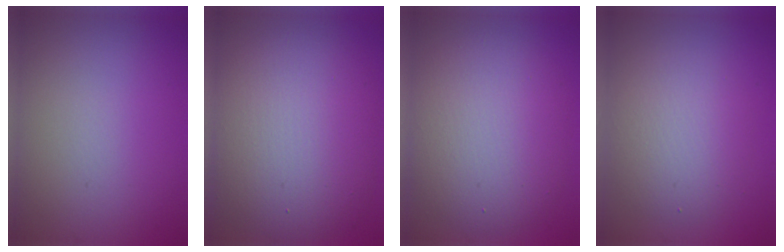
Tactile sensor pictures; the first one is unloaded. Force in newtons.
{"total": 11.0, "press": 11.0, "slide": 0.2}
{"total": 7.8, "press": 7.8, "slide": 0.5}
{"total": 4.0, "press": 4.0, "slide": 0.1}